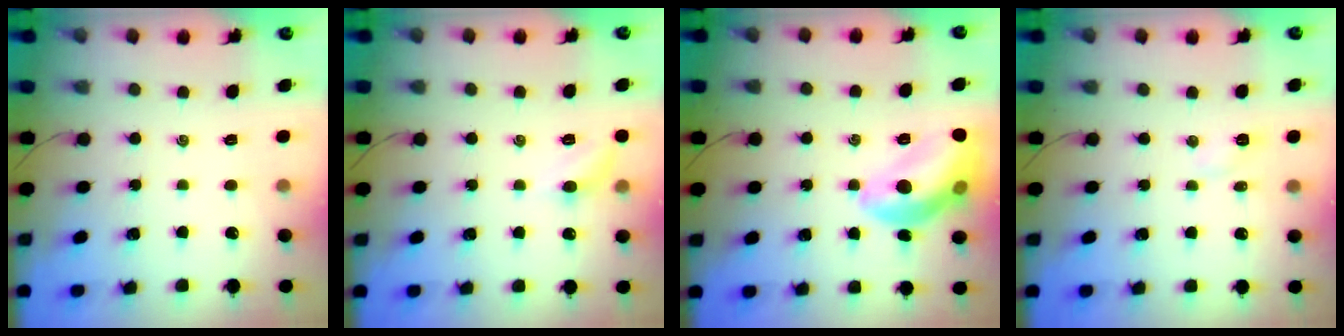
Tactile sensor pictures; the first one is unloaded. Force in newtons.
{"total": 5.6, "press": 5.4, "slide": 1.1}
{"total": 14.2, "press": 14.1, "slide": 1.0}
{"total": 3.3, "press": 3.2, "slide": 1.1}